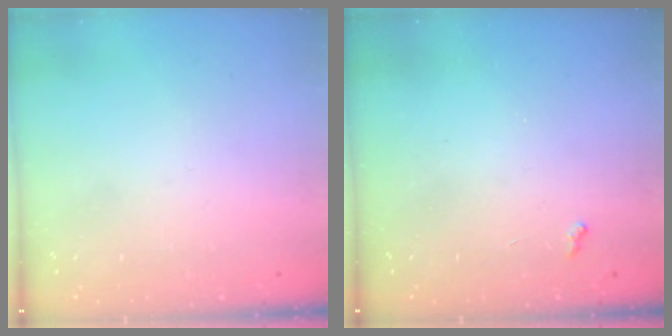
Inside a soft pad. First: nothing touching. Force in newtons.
{"total": 2.8, "press": 2.8, "slide": 0.4}